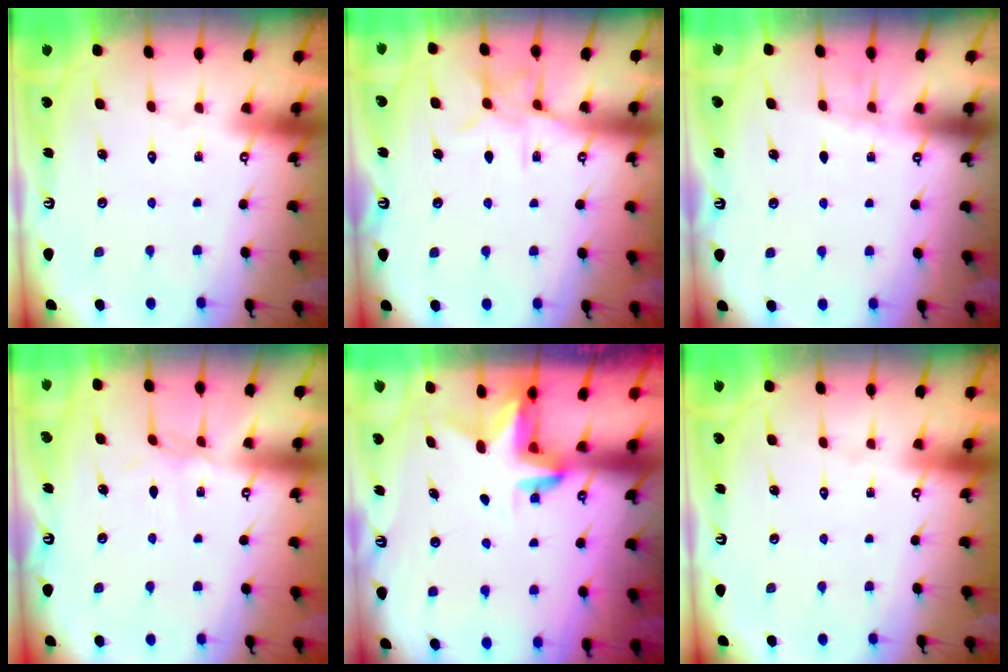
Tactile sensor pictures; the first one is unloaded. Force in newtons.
{"total": 8.9, "press": 8.9, "slide": 0.6}
{"total": 1.4, "press": 1.3, "slide": 0.3}
{"total": 2.0, "press": 2.0, "slide": 0.5}
{"total": 3.1, "press": 3.1, "slide": 0.2}
{"total": 0.0}